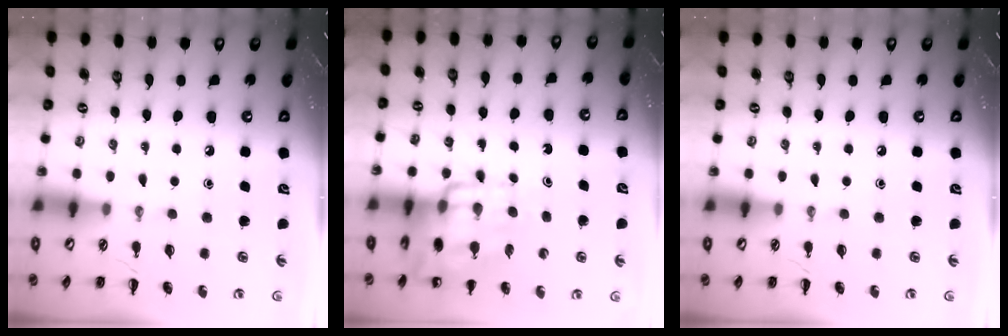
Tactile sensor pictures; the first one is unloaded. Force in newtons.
{"total": 14.7, "press": 14.2, "slide": 3.8}
{"total": 0.0}